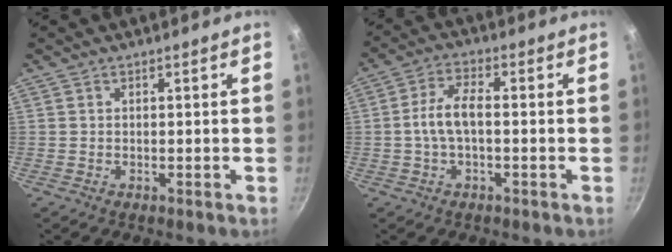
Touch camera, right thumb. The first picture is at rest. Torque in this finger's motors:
{"motor_torque": [-0.12, 0.29, -0.03, -0.20, 0.21]}